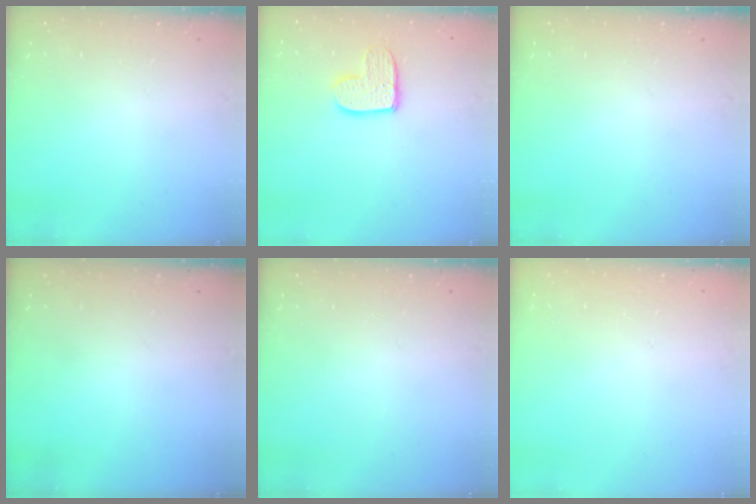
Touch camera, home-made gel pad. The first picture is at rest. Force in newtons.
{"total": 10.0, "press": 10.0, "slide": 0.5}
{"total": 0.0}
{"total": 0.0}
{"total": 0.0}
{"total": 0.0}